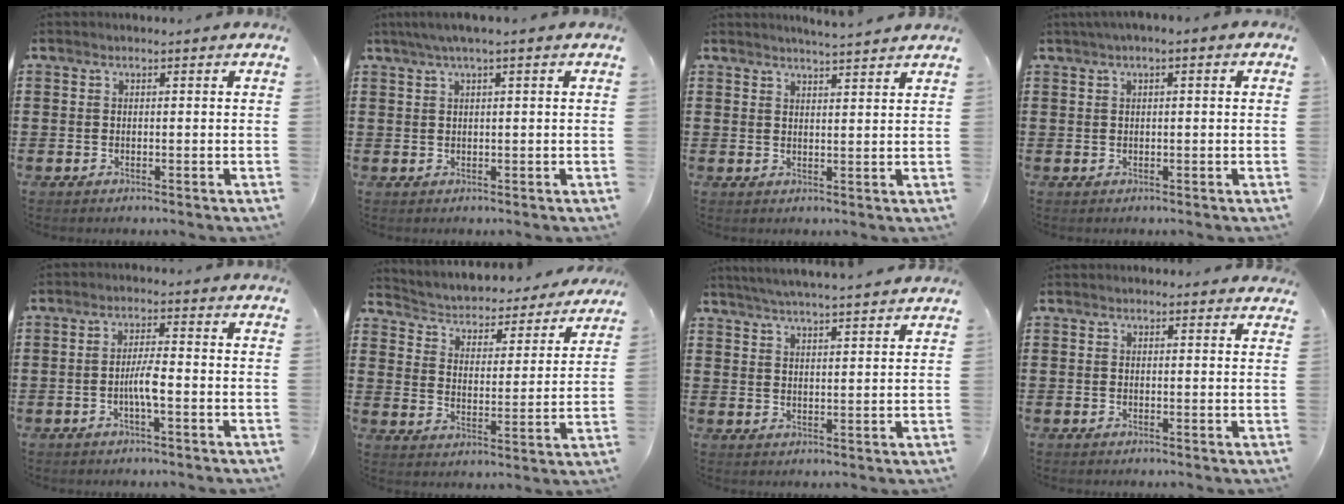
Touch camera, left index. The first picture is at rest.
{"total": 2.0, "force": [0.8, 0.0, 1.8], "torque": [-0.034, 0.001, 0.013]}
{"total": 2.9, "force": [2.8, -0.6, 0.4], "torque": [-0.016, -0.012, 0.051]}
{"total": 1.3, "force": [0.1, 0.1, 1.3], "torque": [-0.023, -0.001, 0.002]}
{"total": 3.8, "force": [-1.2, 0.6, 3.6], "torque": [-0.072, 0.001, -0.026]}
{"total": 2.6, "force": [2.5, 0.7, 0.1], "torque": [-0.023, -0.028, 0.032]}
{"total": 4.4, "force": [4.2, -0.6, 1.1], "torque": [-0.035, -0.021, 0.074]}
{"total": 1.1, "force": [1.0, 0.6, 0.0], "torque": [-0.004, 0.004, 0.019]}